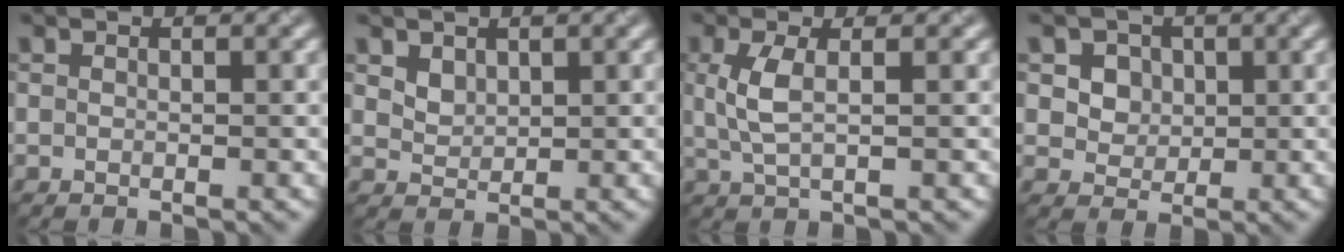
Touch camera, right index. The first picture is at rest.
{"total": 1.6, "force": [1.0, 1.1, 0.6], "torque": [-0.012, -0.005, 0.023]}
{"total": 2.8, "force": [0.4, 0.9, 2.6], "torque": [-0.063, -0.002, 0.011]}
{"total": 5.1, "force": [2.1, 3.9, 2.4], "torque": [-0.041, 0.007, 0.032]}